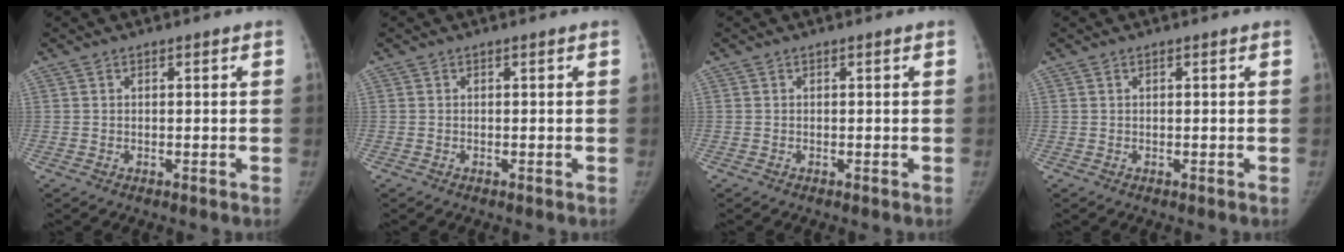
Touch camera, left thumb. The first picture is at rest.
{"total": 0.0}
{"total": 0.0}
{"total": 0.0}